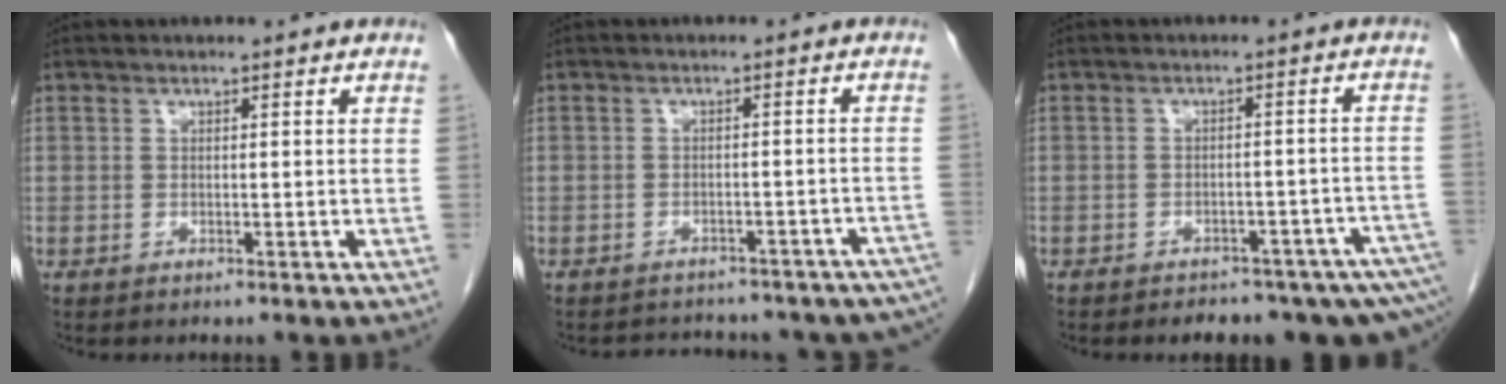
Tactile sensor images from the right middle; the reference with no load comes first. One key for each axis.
{"total": 18.2, "fx": -15.9, "fy": 6.5, "fz": 6.1, "tx": -0.079, "ty": 0.017, "tz": -0.170}
{"total": 12.9, "fx": -10.7, "fy": 3.3, "fz": 6.4, "tx": -0.051, "ty": 0.020, "tz": -0.119}